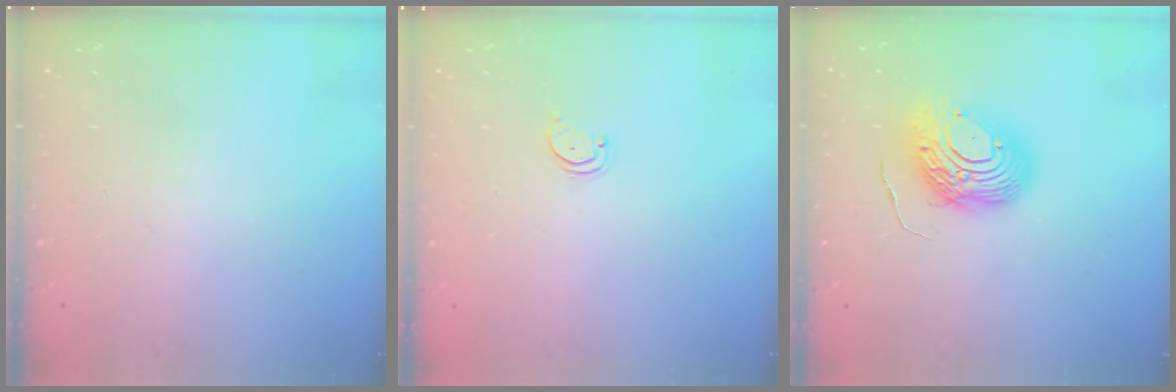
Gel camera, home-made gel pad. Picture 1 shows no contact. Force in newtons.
{"total": 1.5, "press": 1.5, "slide": 0.1}
{"total": 12.3, "press": 12.3, "slide": 1.1}